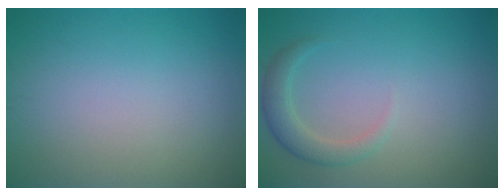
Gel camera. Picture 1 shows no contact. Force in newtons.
{"total": 2.3, "press": 2.3, "slide": 0.2}